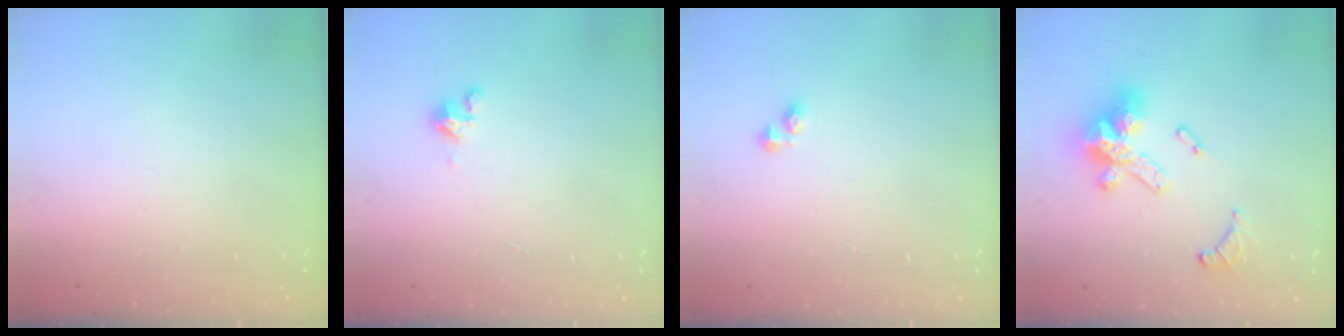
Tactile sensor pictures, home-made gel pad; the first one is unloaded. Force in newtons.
{"total": 1.8, "press": 1.7, "slide": 0.4}
{"total": 2.2, "press": 2.2, "slide": 0.3}
{"total": 14.2, "press": 14.2, "slide": 1.0}